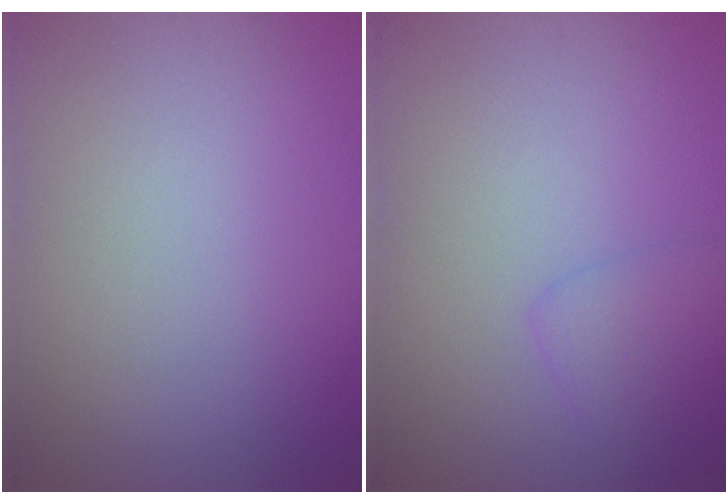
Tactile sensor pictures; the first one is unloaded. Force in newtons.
{"total": 1.9, "press": 1.9, "slide": 0.2}